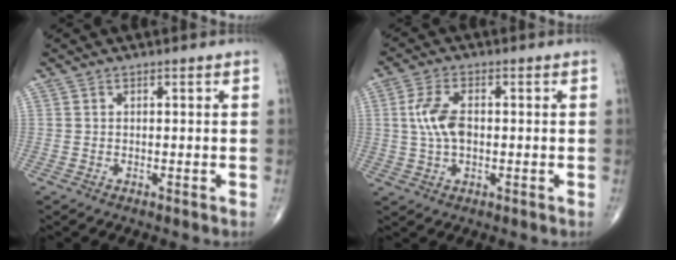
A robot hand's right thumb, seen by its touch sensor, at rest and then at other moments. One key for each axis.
{"total": 6.8, "fx": 0.4, "fy": 3.7, "fz": 5.7, "tx": -0.121, "ty": 0.008, "tz": 0.005}